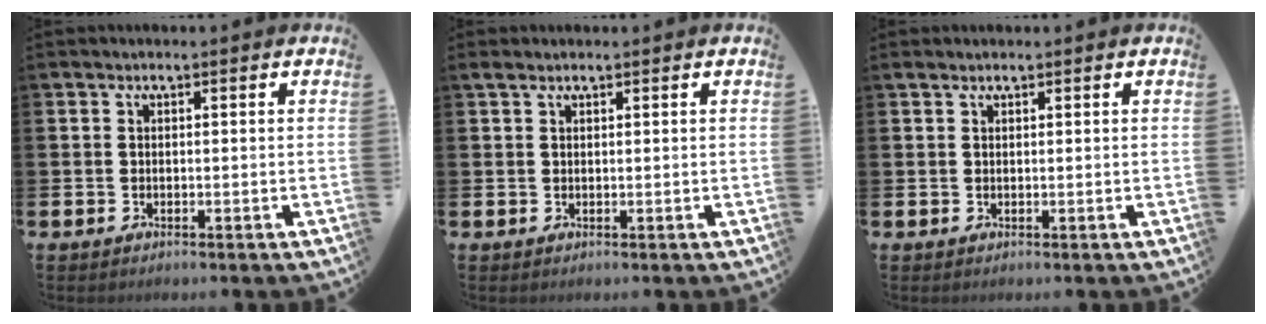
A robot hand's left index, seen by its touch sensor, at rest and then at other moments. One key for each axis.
{"total": 1.3, "fx": 1.0, "fy": 0.4, "fz": 0.6, "tx": -0.011, "ty": 0.003, "tz": 0.017}
{"total": 0.9, "fx": 0.8, "fy": 0.2, "fz": 0.3, "tx": -0.004, "ty": 0.002, "tz": 0.013}